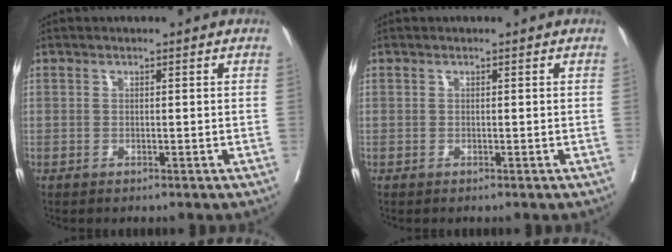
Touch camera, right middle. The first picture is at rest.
{"total": 0.0}